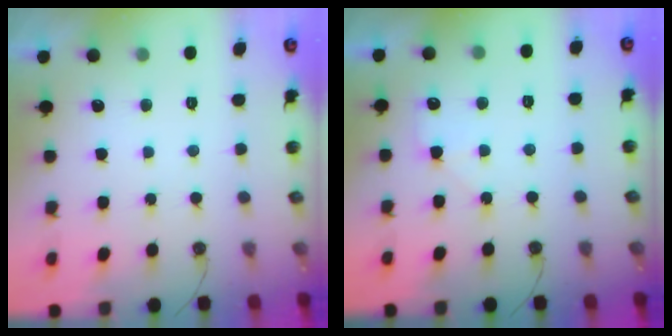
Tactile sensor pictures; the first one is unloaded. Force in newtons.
{"total": 5.1, "press": 5.0, "slide": 0.9}